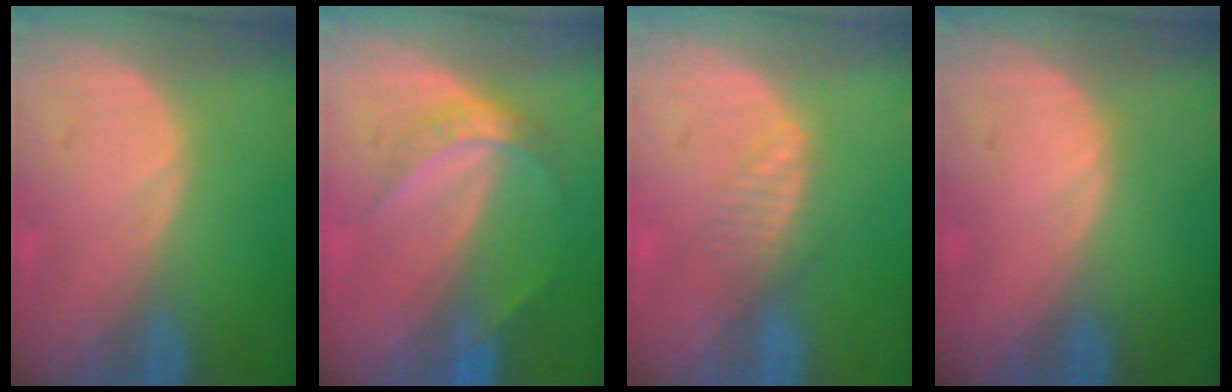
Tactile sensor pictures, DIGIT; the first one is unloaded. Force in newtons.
{"total": 4.8, "press": 4.3, "slide": 2.2}
{"total": 2.3, "press": 2.3, "slide": 0.1}
{"total": 0.6, "press": 0.1, "slide": 0.6}